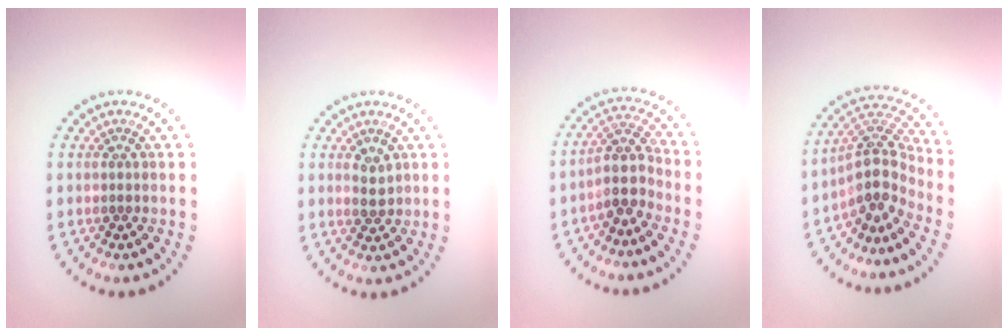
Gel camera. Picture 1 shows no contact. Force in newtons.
{"total": 1.7, "press": 1.7, "slide": 0.3}
{"total": 3.2, "press": 2.6, "slide": 1.9}
{"total": 4.2, "press": 3.1, "slide": 2.8}